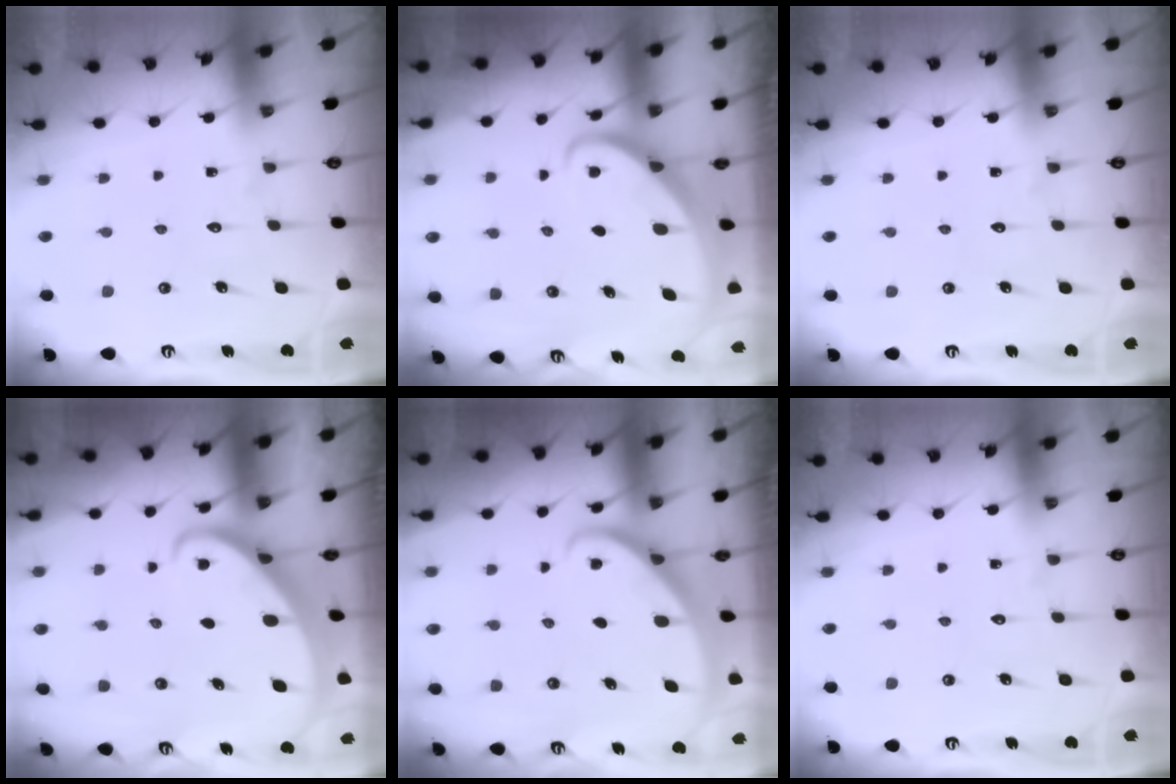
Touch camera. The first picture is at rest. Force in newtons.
{"total": 2.6, "press": 2.6, "slide": 0.3}
{"total": 0.0}
{"total": 3.0, "press": 3.0, "slide": 0.3}
{"total": 1.9, "press": 1.9, "slide": 0.2}
{"total": 0.0}